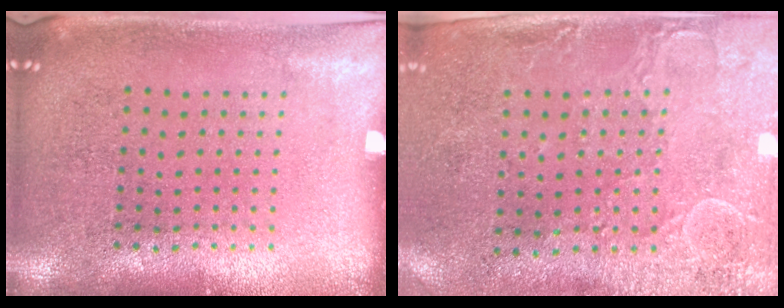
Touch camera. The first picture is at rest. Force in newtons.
{"total": 3.0, "press": 2.3, "slide": 1.9}